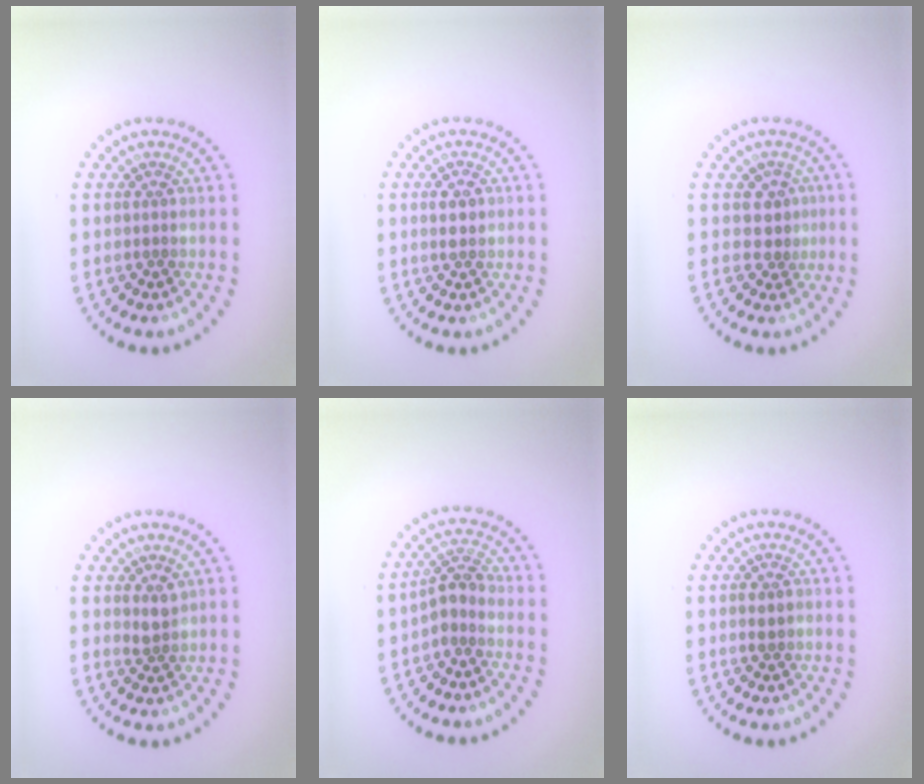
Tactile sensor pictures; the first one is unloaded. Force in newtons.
{"total": 1.5, "press": 1.5, "slide": 0.2}
{"total": 1.7, "press": 1.4, "slide": 1.0}
{"total": 1.5, "press": 1.2, "slide": 0.9}
{"total": 2.5, "press": 2.1, "slide": 1.5}
{"total": 1.2, "press": 1.1, "slide": 0.1}